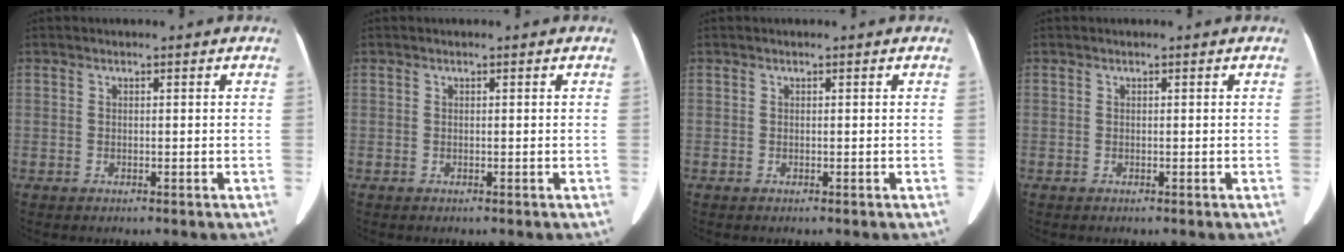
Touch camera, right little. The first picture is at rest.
{"total": 0.0}
{"total": 0.0}
{"total": 0.0}